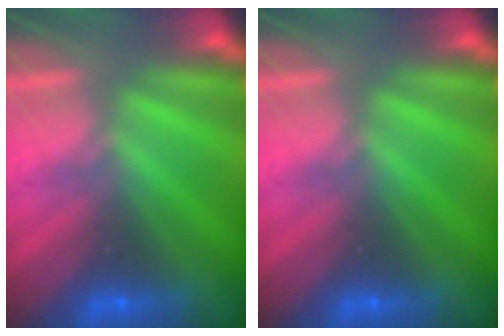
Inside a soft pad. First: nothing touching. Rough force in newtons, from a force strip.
{"total": 0.0}